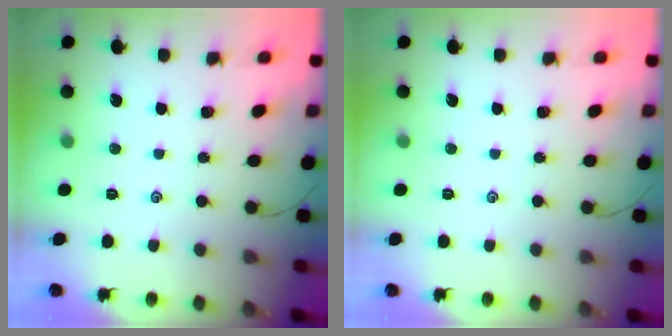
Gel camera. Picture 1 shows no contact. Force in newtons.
{"total": 0.0}